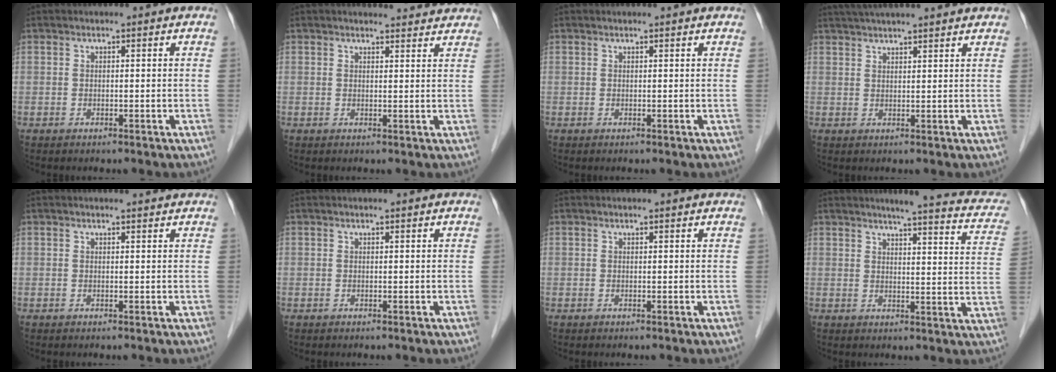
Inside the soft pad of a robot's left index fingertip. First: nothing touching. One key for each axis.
{"total": 6.6, "fx": 6.4, "fy": 1.0, "fz": 1.5, "tx": -0.011, "ty": 0.011, "tz": 0.059}
{"total": 1.2, "fx": 1.2, "fy": 0.0, "fz": 0.4, "tx": -0.010, "ty": 0.009, "tz": 0.014}
{"total": 13.1, "fx": 11.5, "fy": 1.2, "fz": 6.2, "tx": -0.102, "ty": 0.043, "tz": 0.161}
{"total": 2.2, "fx": 2.1, "fy": 0.1, "fz": 0.7, "tx": -0.011, "ty": 0.010, "tz": 0.025}
{"total": 1.3, "fx": 1.2, "fy": 0.0, "fz": 0.6, "tx": -0.007, "ty": 0.014, "tz": 0.019}
{"total": 1.7, "fx": 1.6, "fy": 0.1, "fz": 0.5, "tx": -0.010, "ty": 0.011, "tz": 0.018}
{"total": 16.0, "fx": 13.4, "fy": 2.1, "fz": 8.4, "tx": -0.096, "ty": -0.013, "tz": 0.137}